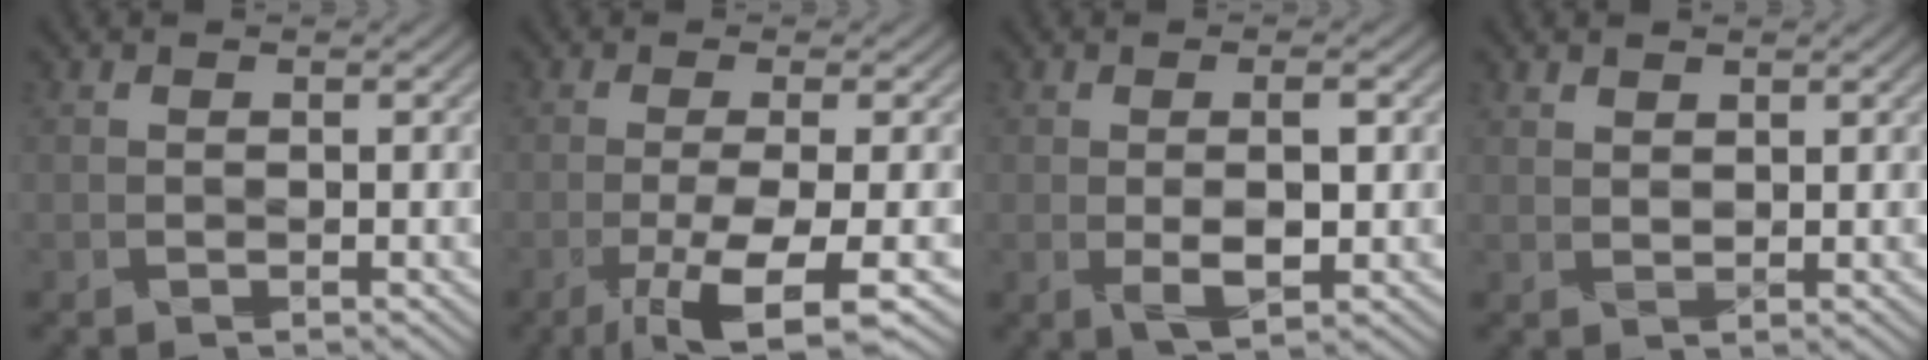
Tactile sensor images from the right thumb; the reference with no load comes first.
{"total": 8.6, "force": [-3.7, 1.8, 7.5], "torque": [-0.117, 0.001, -0.063]}
{"total": 4.4, "force": [-0.2, 1.4, 4.2], "torque": [-0.080, -0.003, -0.002]}
{"total": 1.3, "force": [1.1, 0.5, 0.5], "torque": [-0.016, -0.003, 0.024]}